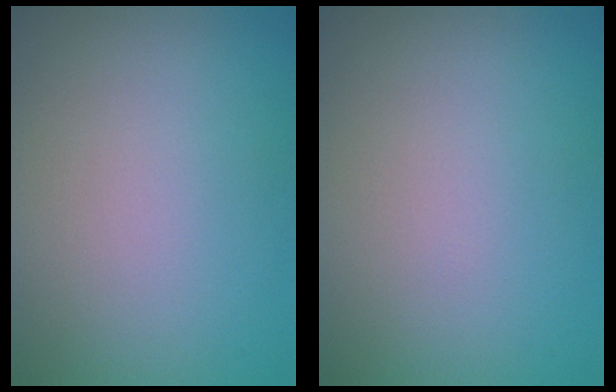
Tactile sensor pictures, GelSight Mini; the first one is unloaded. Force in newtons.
{"total": 0.0}